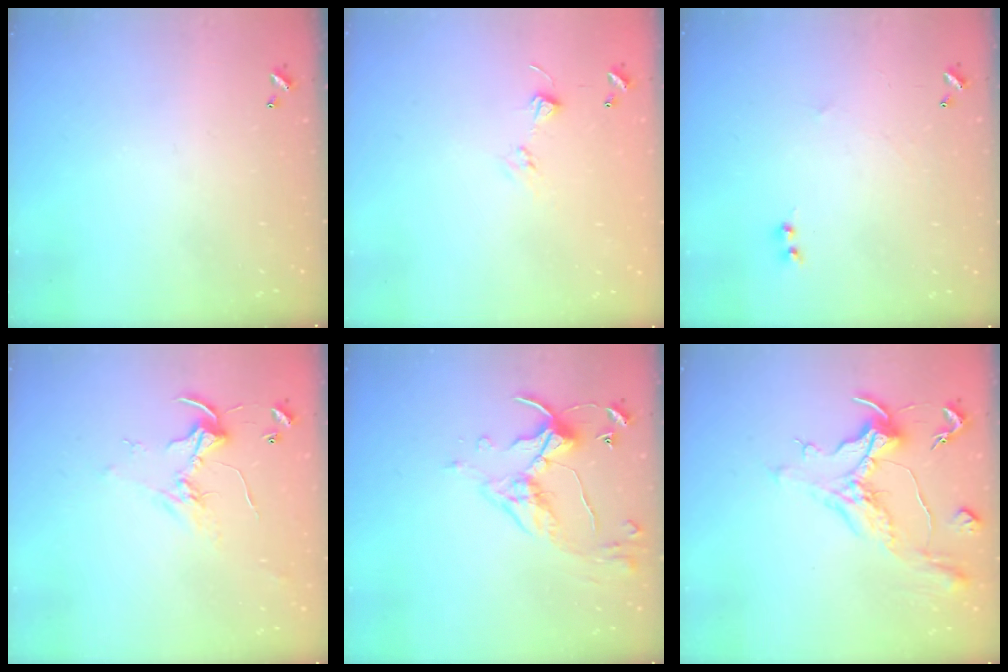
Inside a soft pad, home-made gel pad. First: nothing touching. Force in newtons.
{"total": 5.0, "press": 5.0, "slide": 0.6}
{"total": 1.1, "press": 0.9, "slide": 0.6}
{"total": 2.5, "press": 2.5, "slide": 0.2}
{"total": 5.7, "press": 5.7, "slide": 0.7}
{"total": 1.6, "press": 1.5, "slide": 0.6}